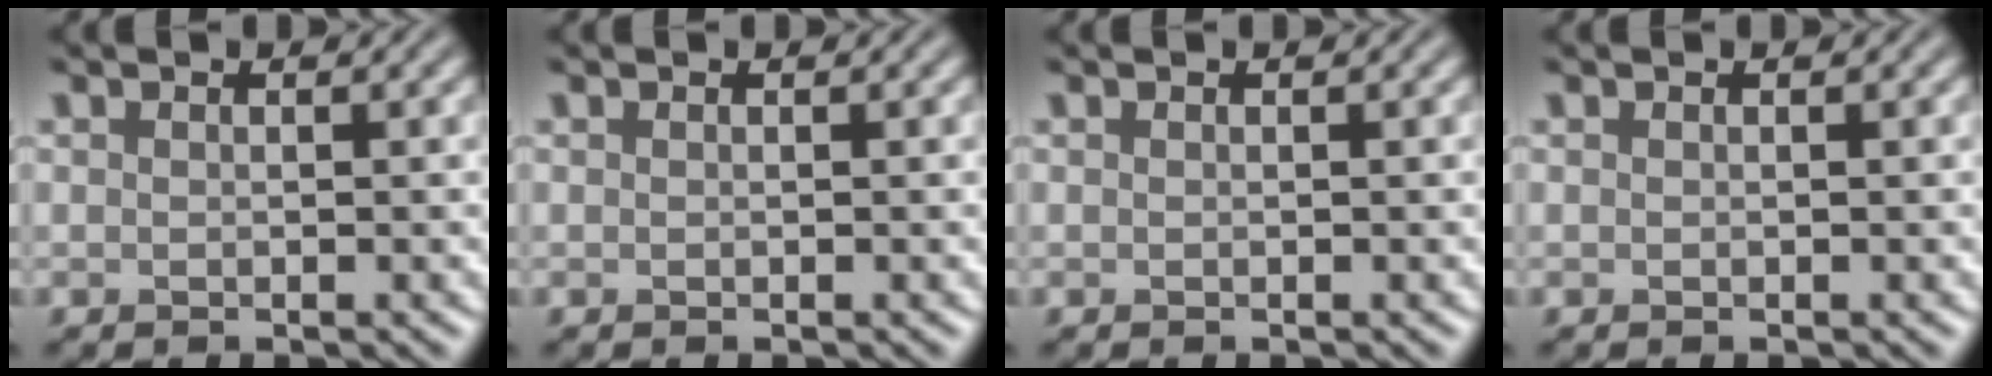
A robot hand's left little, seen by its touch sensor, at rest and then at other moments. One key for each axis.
{"total": 0.0}
{"total": 0.0}
{"total": 0.0}